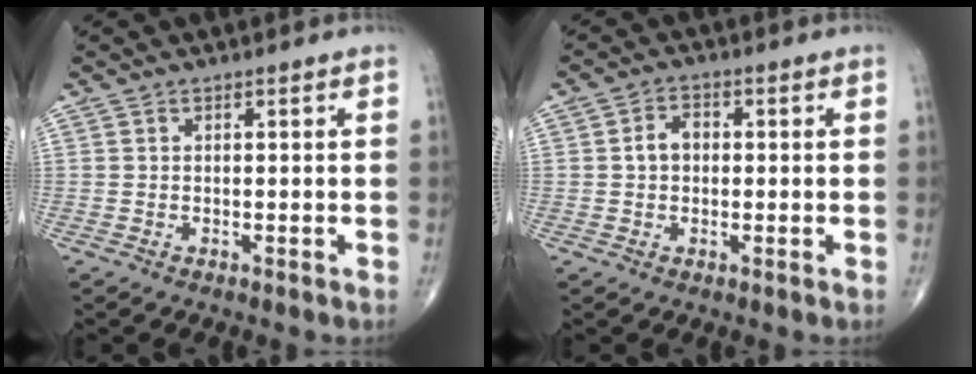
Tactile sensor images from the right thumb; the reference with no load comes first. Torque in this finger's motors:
{"motor_torque": [-0.22, 0.21, 0.10, -0.01, 0.03]}